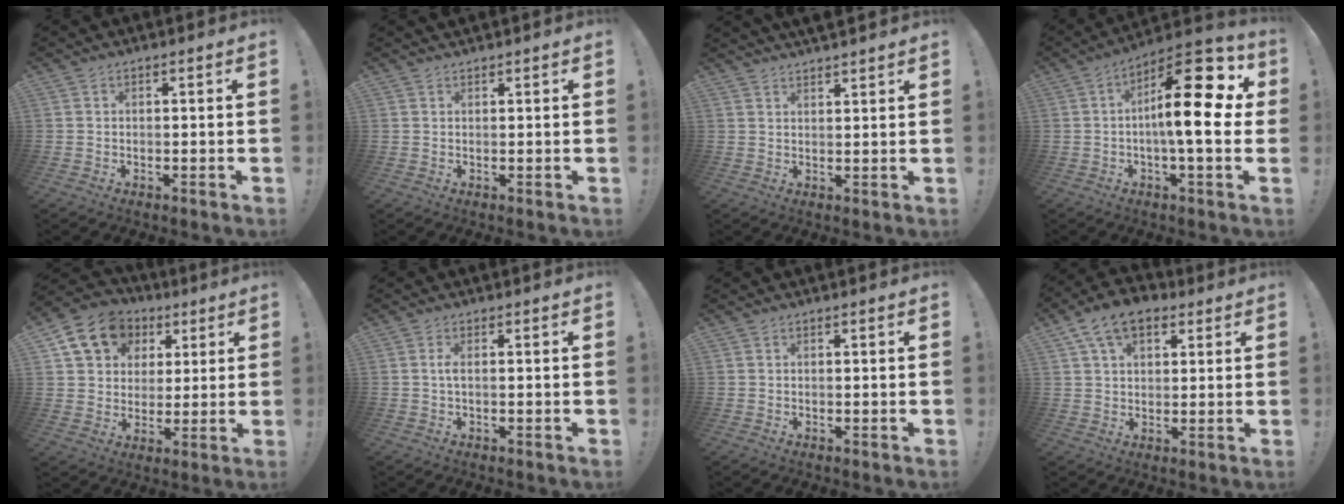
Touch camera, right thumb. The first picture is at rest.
{"total": 0.9, "force": [0.9, 0.0, 0.0], "torque": [0.006, -0.004, 0.015]}
{"total": 3.0, "force": [2.9, 0.4, 0.7], "torque": [-0.003, -0.021, 0.053]}
{"total": 20.3, "force": [3.0, 6.0, 19.1], "torque": [-0.293, -0.021, 0.043]}
{"total": 14.1, "force": [6.4, 11.1, 5.8], "torque": [-0.084, -0.028, 0.126]}
{"total": 1.8, "force": [-0.1, 0.2, 1.8], "torque": [-0.041, -0.001, -0.006]}
{"total": 0.0}
{"total": 10.5, "force": [5.0, 6.4, 6.6], "torque": [-0.104, -0.008, 0.096]}